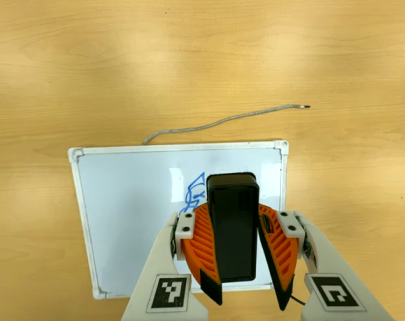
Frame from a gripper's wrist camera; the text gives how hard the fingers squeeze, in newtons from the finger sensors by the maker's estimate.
{"total": 9.9, "left": 10.2, "right": 9.5}